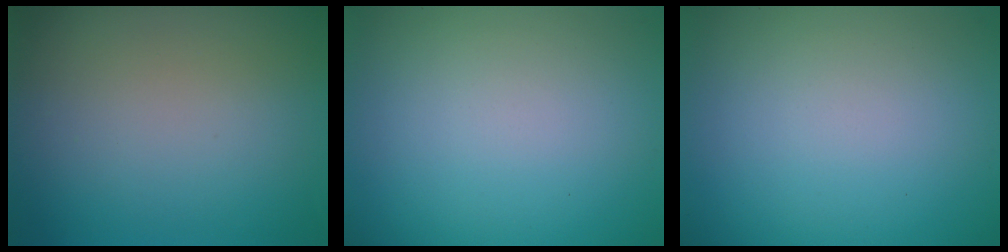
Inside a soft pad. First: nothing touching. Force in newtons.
{"total": 0.0}
{"total": 0.0}